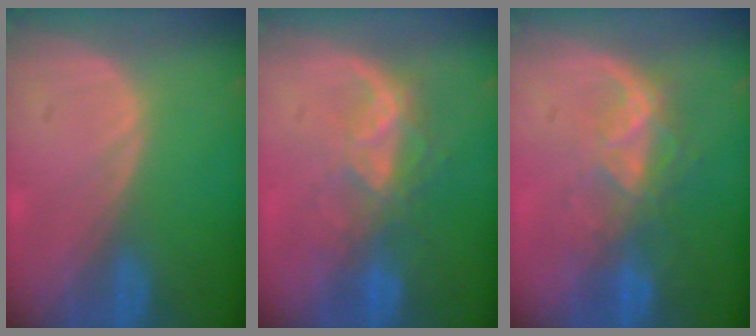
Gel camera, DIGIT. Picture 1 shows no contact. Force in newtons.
{"total": 6.6, "press": 5.9, "slide": 2.8}
{"total": 6.4, "press": 5.9, "slide": 2.6}